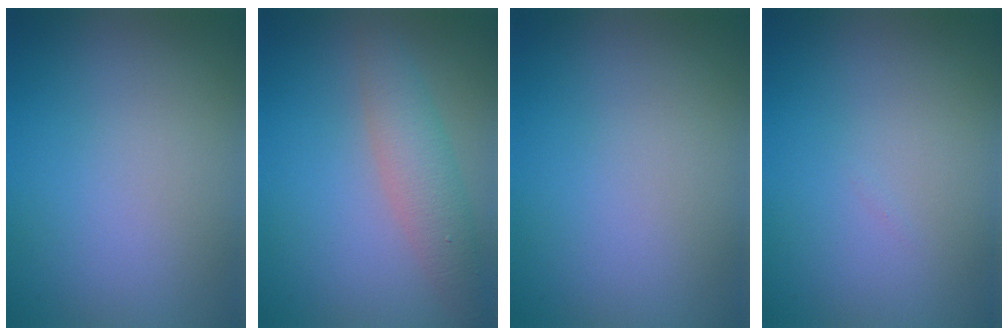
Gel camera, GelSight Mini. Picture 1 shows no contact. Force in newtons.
{"total": 3.4, "press": 3.4, "slide": 0.0}
{"total": 0.0}
{"total": 0.0}